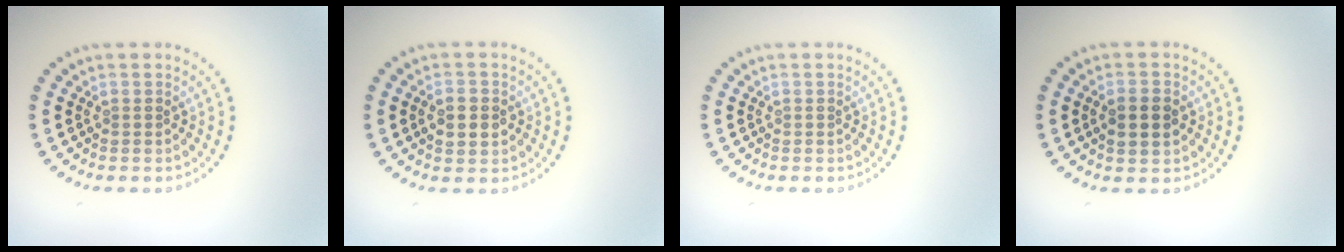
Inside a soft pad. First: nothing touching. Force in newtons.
{"total": 2.3, "press": 2.2, "slide": 0.1}
{"total": 0.0}
{"total": 2.6, "press": 2.6, "slide": 0.1}